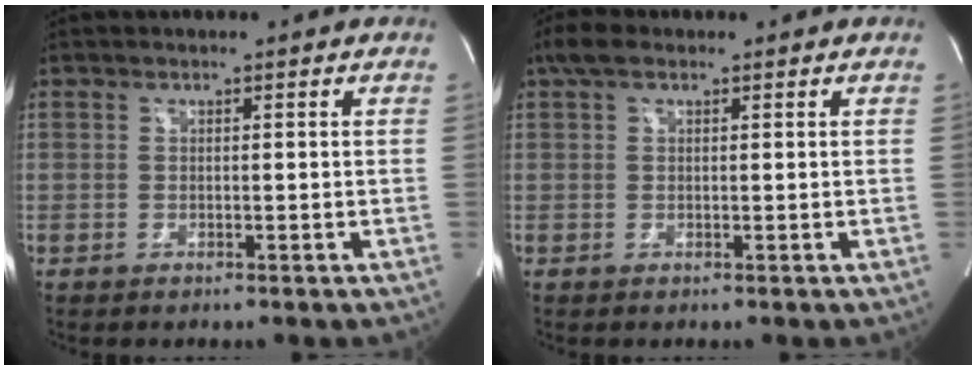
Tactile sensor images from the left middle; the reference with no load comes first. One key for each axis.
{"total": 2.7, "fx": 1.6, "fy": 1.2, "fz": 1.8, "tx": -0.045, "ty": 0.026, "tz": 0.033}